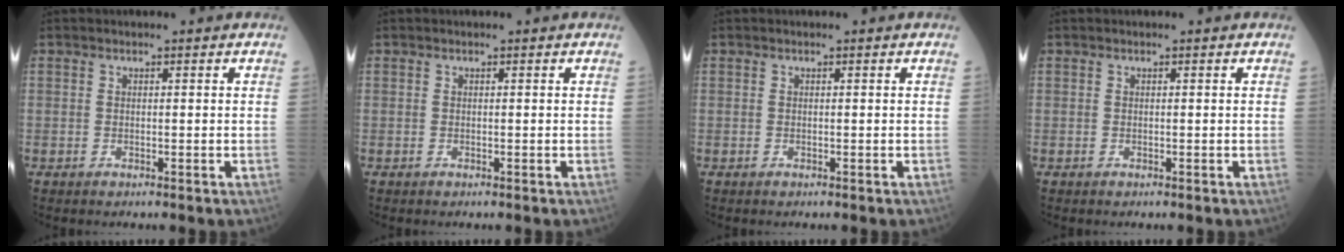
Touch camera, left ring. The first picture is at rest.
{"total": 0.0}
{"total": 0.0}
{"total": 0.0}